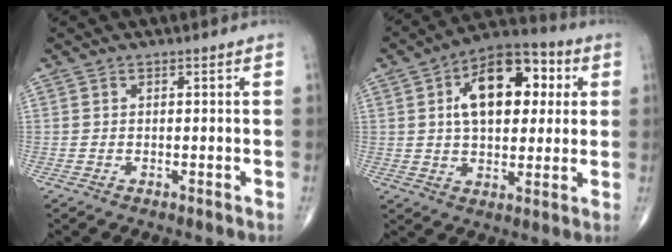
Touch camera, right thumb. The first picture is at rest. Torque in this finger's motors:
{"motor_torque": [0.77, 3.27, 1.40, 0.24, 0.18]}